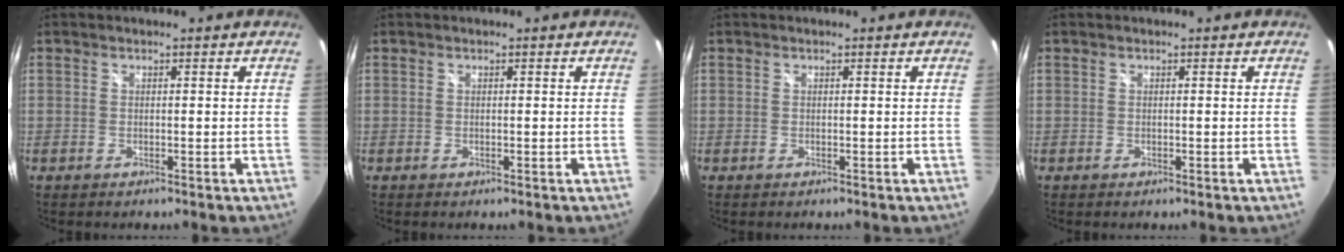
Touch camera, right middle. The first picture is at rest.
{"total": 0.0}
{"total": 0.0}
{"total": 0.0}